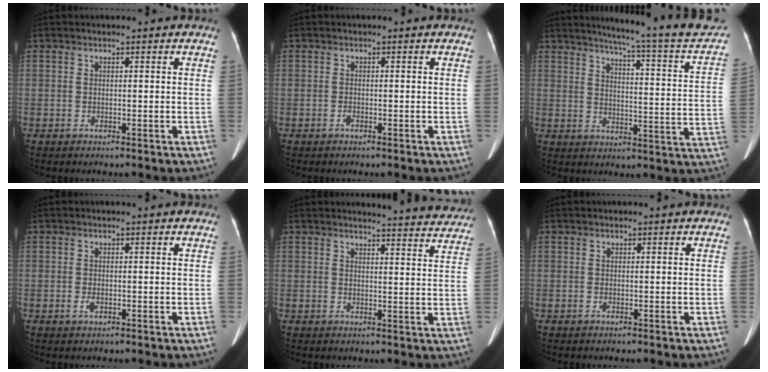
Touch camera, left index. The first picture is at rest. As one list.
[{"total": 0.7, "force": [-0.7, 0.0, 0.1], "torque": [-0.005, -0.008, -0.009]}, {"total": 22.1, "force": [20.0, -0.1, 9.4], "torque": [-0.126, -0.066, 0.234]}, {"total": 0.9, "force": [-0.7, 0.3, 0.6], "torque": [-0.014, -0.008, -0.007]}, {"total": 13.1, "force": [12.9, 0.9, 2.1], "torque": [-0.006, -0.052, 0.122]}, {"total": 0.0}]